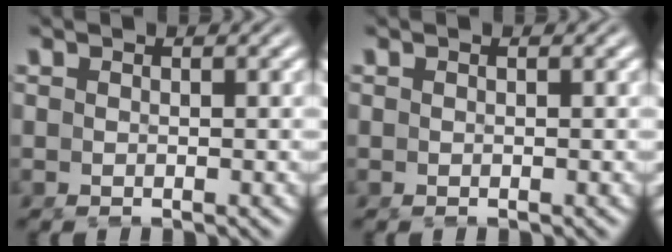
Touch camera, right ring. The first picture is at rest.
{"total": 0.0}